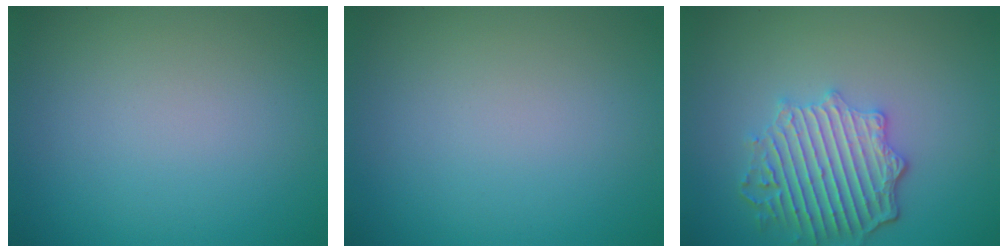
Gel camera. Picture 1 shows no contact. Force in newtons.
{"total": 0.0}
{"total": 5.5, "press": 4.5, "slide": 3.1}